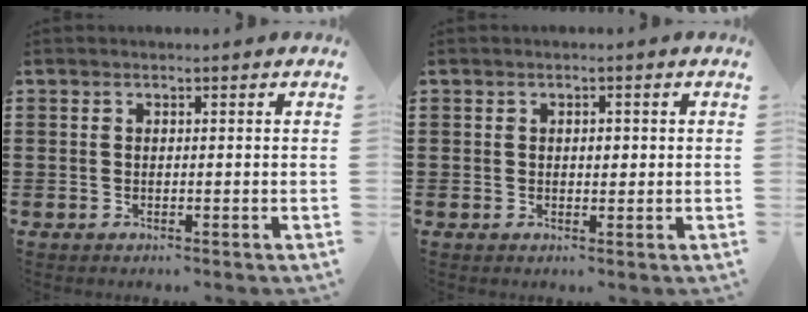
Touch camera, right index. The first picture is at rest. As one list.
[{"total": 1.4, "force": [0.1, 0.8, 1.1], "torque": [-0.015, 0.003, -0.002]}]